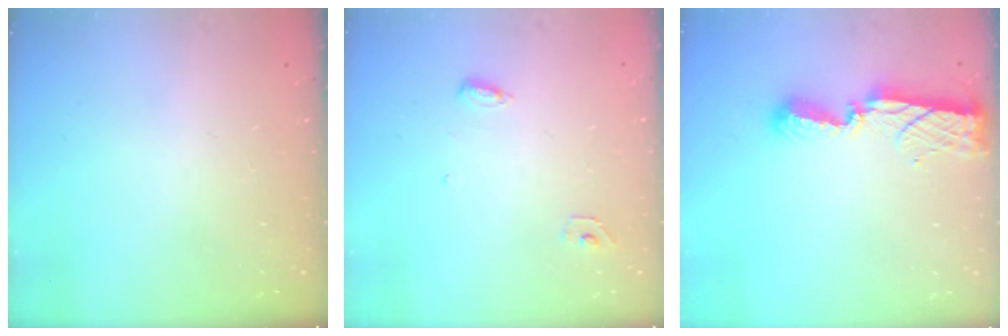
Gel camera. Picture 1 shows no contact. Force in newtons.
{"total": 5.1, "press": 4.9, "slide": 1.4}
{"total": 8.3, "press": 8.3, "slide": 0.4}